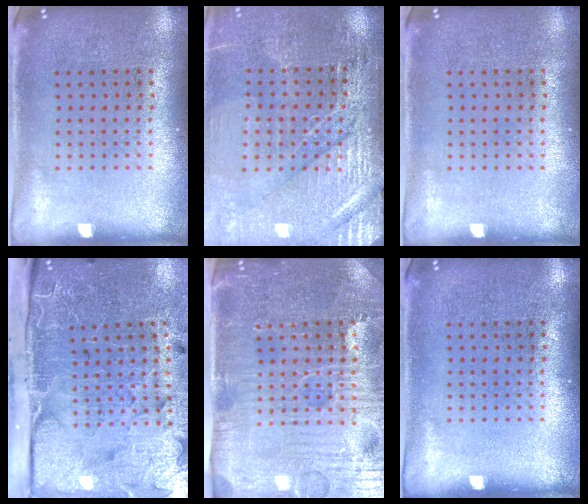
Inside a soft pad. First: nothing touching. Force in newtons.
{"total": 3.2, "press": 3.2, "slide": 0.2}
{"total": 0.0}
{"total": 5.1, "press": 4.0, "slide": 3.2}
{"total": 4.9, "press": 4.4, "slide": 2.0}
{"total": 0.0}